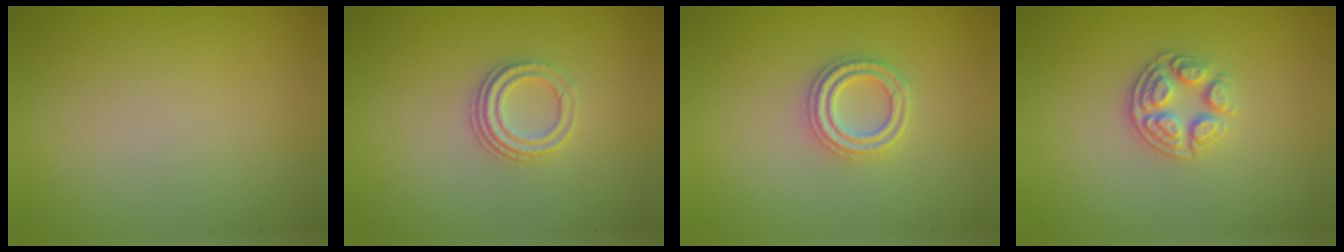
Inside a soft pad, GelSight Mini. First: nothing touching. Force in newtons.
{"total": 2.9, "press": 2.0, "slide": 2.0}
{"total": 2.7, "press": 2.6, "slide": 0.7}
{"total": 3.2, "press": 2.6, "slide": 2.0}